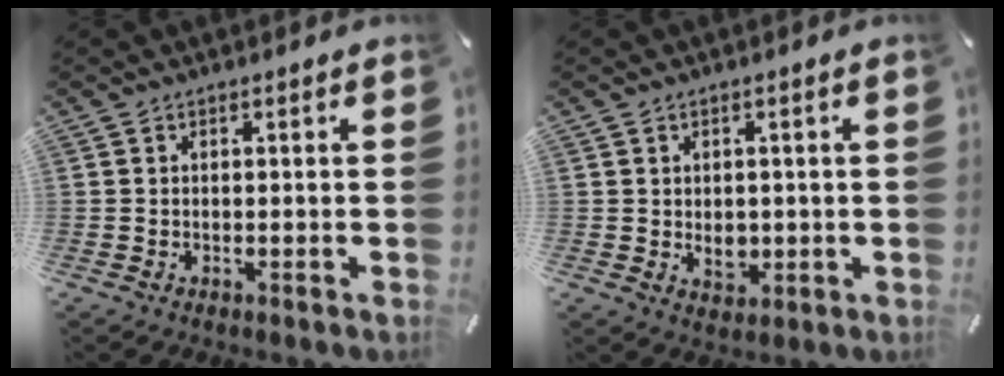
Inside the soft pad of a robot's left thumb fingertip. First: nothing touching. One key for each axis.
{"total": 3.8, "fx": -0.1, "fy": 3.2, "fz": 2.1, "tx": -0.013, "ty": -0.008, "tz": -0.002}